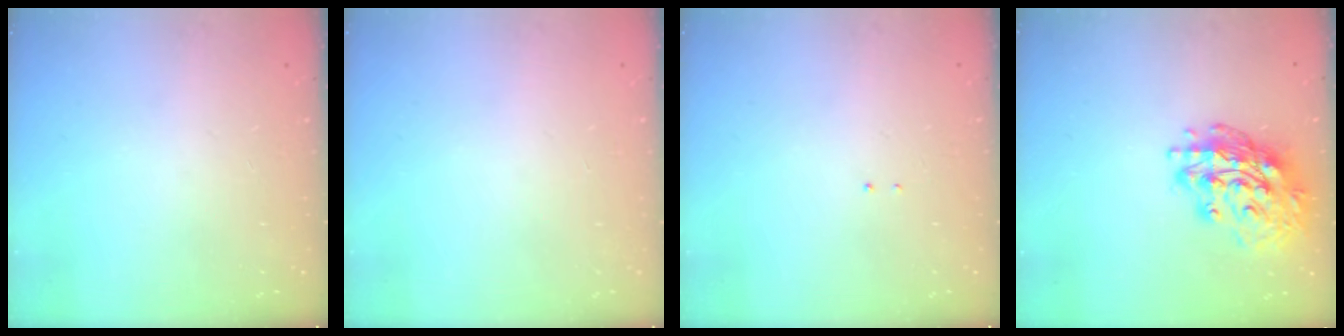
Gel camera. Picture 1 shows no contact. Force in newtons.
{"total": 0.0}
{"total": 1.3, "press": 1.2, "slide": 0.6}
{"total": 17.4, "press": 17.3, "slide": 1.8}